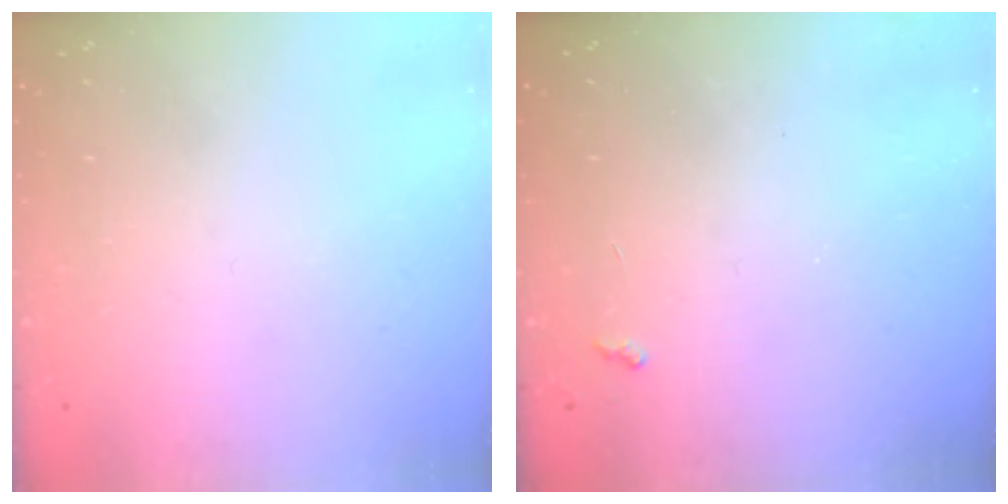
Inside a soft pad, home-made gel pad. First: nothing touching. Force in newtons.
{"total": 2.8, "press": 2.8, "slide": 0.4}